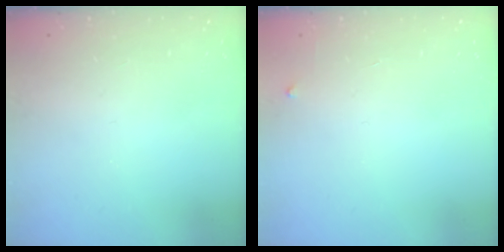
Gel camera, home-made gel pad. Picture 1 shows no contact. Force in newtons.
{"total": 2.3, "press": 2.3, "slide": 0.3}